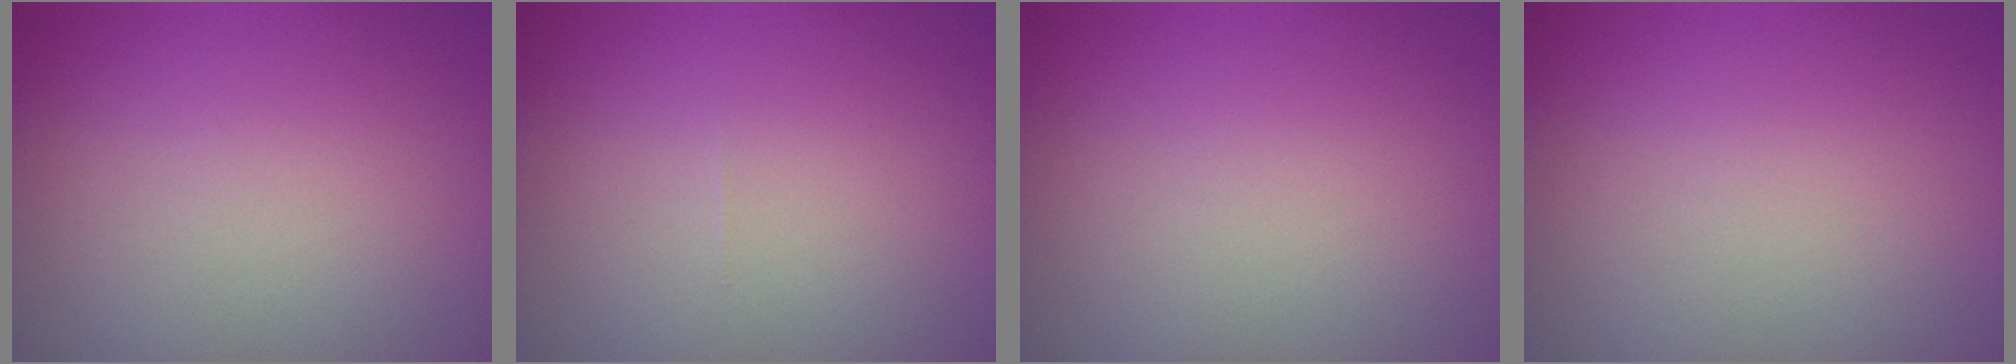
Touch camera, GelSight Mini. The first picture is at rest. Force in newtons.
{"total": 0.0}
{"total": 0.0}
{"total": 0.0}